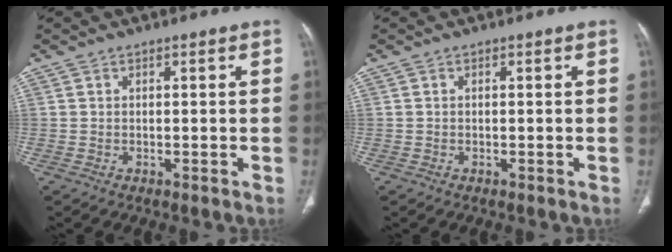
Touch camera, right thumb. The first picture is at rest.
{"total": 0.0}